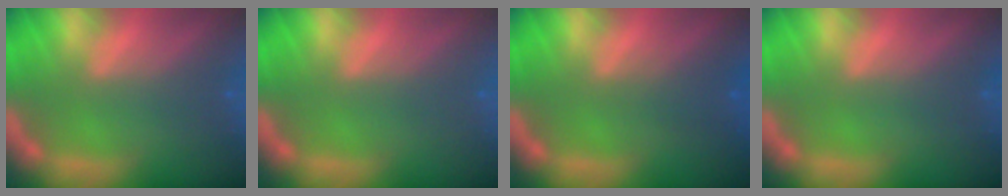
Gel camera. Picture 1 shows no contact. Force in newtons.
{"total": 0.0}
{"total": 1.9}
{"total": 0.0}